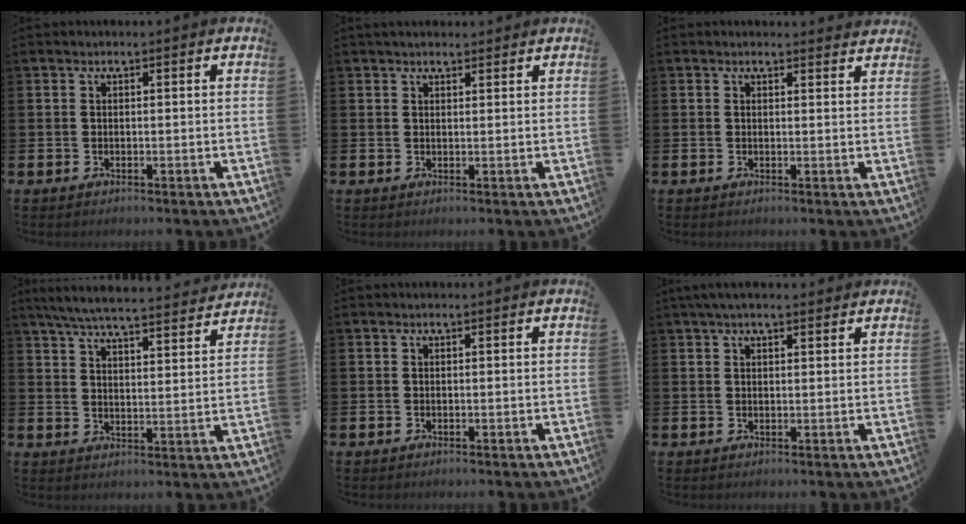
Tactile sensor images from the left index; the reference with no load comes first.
{"total": 1.7, "force": [1.6, 0.5, 0.4], "torque": [-0.001, -0.001, 0.027]}
{"total": 1.3, "force": [1.3, 0.2, 0.0], "torque": [0.008, -0.005, 0.022]}
{"total": 6.7, "force": [6.4, 0.5, 2.0], "torque": [-0.056, -0.044, 0.112]}
{"total": 0.0}
{"total": 2.7, "force": [2.2, 0.7, 1.4], "torque": [-0.030, 0.004, 0.040]}